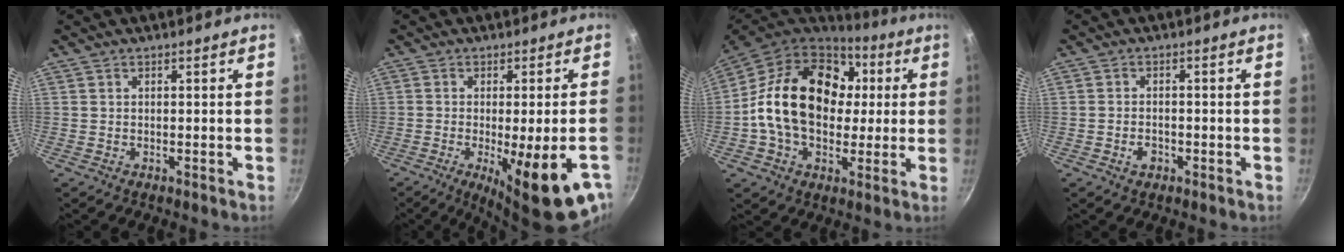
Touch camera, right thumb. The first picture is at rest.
{"total": 16.9, "force": [-7.3, 3.8, 14.7], "torque": [-0.179, -0.012, -0.090]}
{"total": 23.4, "force": [2.4, 16.8, 16.1], "torque": [-0.257, 0.029, 0.034]}
{"total": 2.6, "force": [-1.2, 1.8, 1.5], "torque": [-0.023, 0.013, -0.021]}